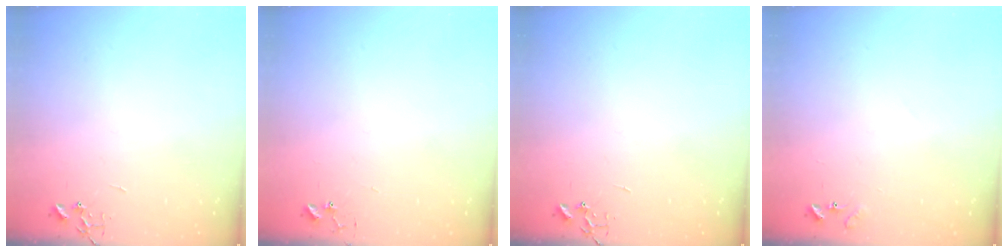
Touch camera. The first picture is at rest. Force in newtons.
{"total": 3.5, "press": 3.4, "slide": 0.4}
{"total": 0.0}
{"total": 7.7, "press": 7.6, "slide": 0.6}